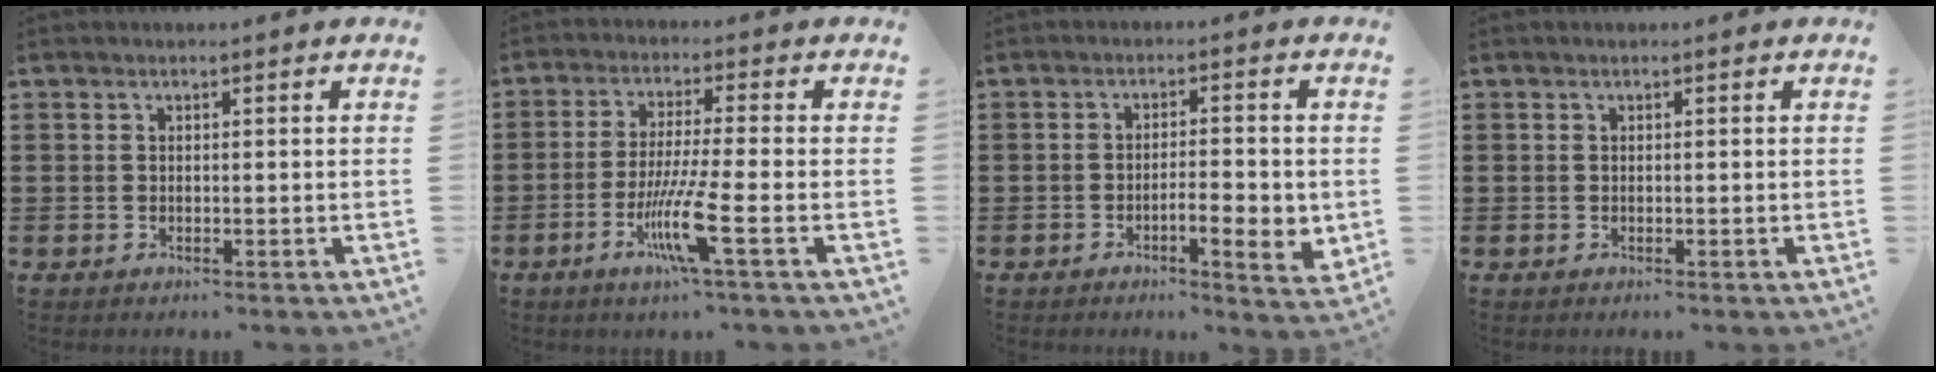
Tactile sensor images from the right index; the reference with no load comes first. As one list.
[{"total": 8.4, "force": [-3.4, 0.0, 7.7], "torque": [-0.161, -0.022, -0.067]}, {"total": 5.2, "force": [-1.5, 1.6, 4.8], "torque": [-0.069, 0.000, -0.027]}, {"total": 0.0}]